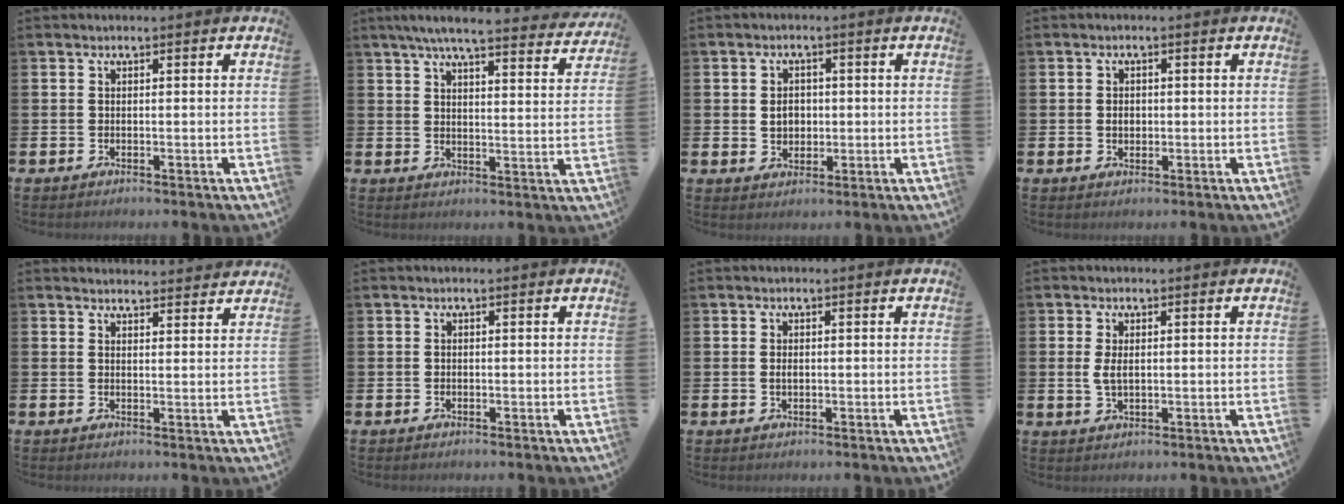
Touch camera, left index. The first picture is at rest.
{"total": 6.3, "force": [5.8, 0.5, 2.5], "torque": [-0.055, -0.034, 0.097]}
{"total": 3.1, "force": [0.2, 2.5, 1.8], "torque": [-0.017, 0.003, -0.004]}
{"total": 1.6, "force": [0.1, 1.3, 1.0], "torque": [-0.005, 0.003, -0.004]}
{"total": 2.9, "force": [2.8, 0.4, -0.1], "torque": [0.009, -0.020, 0.049]}
{"total": 0.0}
{"total": 0.8, "force": [0.0, 0.5, 0.6], "torque": [-0.007, 0.001, -0.002]}
{"total": 2.4, "force": [0.4, 1.2, 2.0], "torque": [-0.034, 0.003, 0.005]}